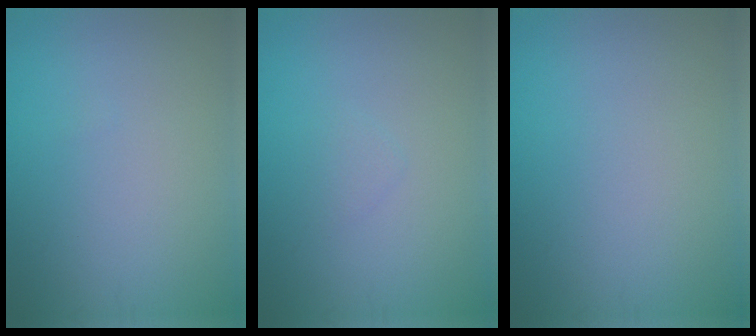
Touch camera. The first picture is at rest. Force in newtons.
{"total": 0.6, "press": 0.6, "slide": 0.0}
{"total": 0.0}